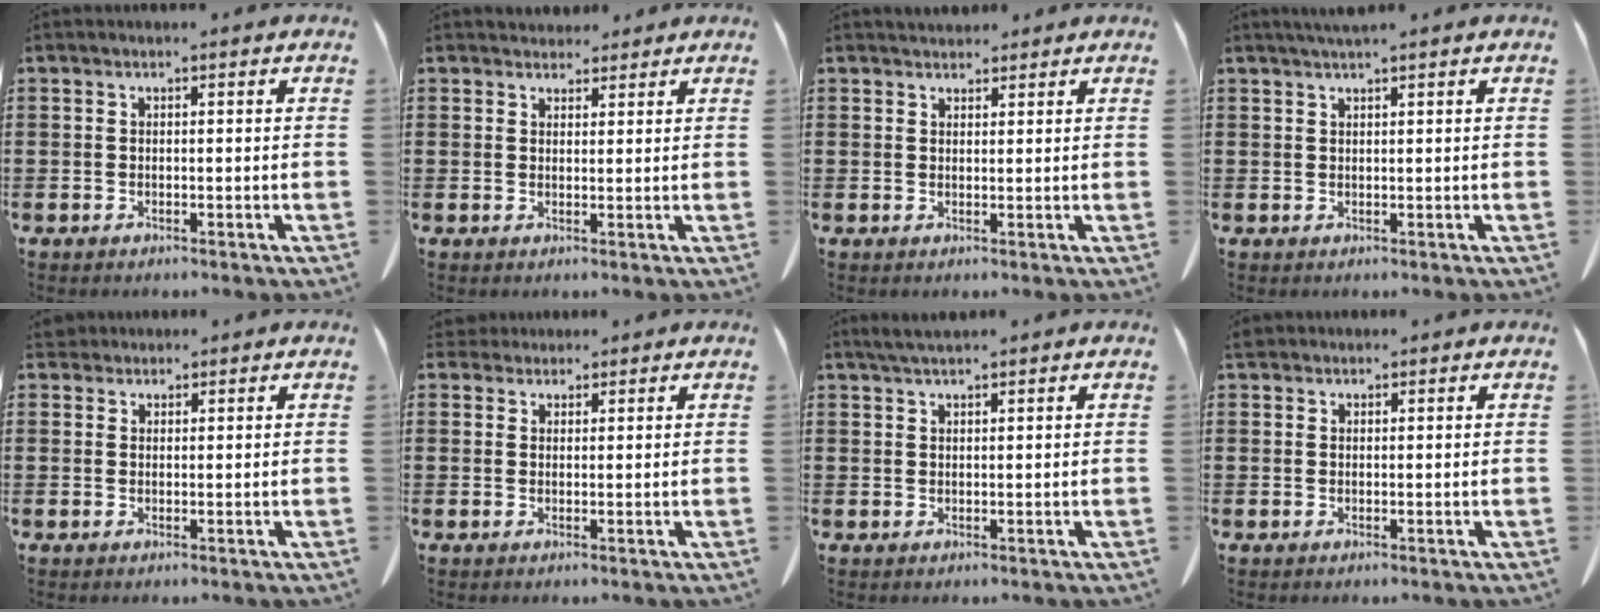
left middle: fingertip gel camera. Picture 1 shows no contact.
{"total": 2.6, "force": [2.4, 0.9, 0.1], "torque": [0.000, -0.006, 0.046]}
{"total": 1.8, "force": [1.7, 0.6, 0.1], "torque": [-0.008, 0.000, 0.035]}
{"total": 1.6, "force": [1.4, -0.1, 0.9], "torque": [-0.019, -0.002, 0.027]}
{"total": 2.1, "force": [1.8, 0.8, 0.4], "torque": [-0.015, 0.003, 0.038]}
{"total": 2.2, "force": [2.0, 0.9, 0.2], "torque": [-0.011, 0.003, 0.041]}
{"total": 2.2, "force": [1.9, 0.2, 1.1], "torque": [-0.026, 0.002, 0.036]}
{"total": 1.3, "force": [1.2, 0.5, 0.4], "torque": [-0.012, 0.001, 0.024]}